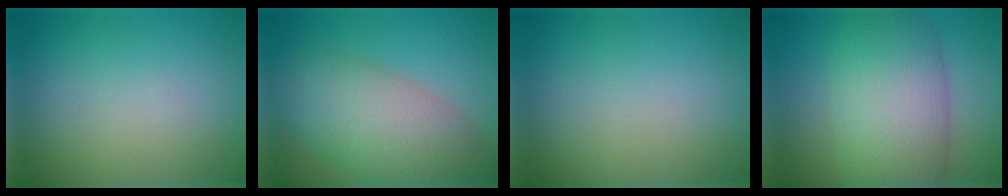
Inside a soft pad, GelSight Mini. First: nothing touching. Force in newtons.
{"total": 8.6, "press": 8.6, "slide": 0.3}
{"total": 0.0}
{"total": 9.8, "press": 9.8, "slide": 0.4}